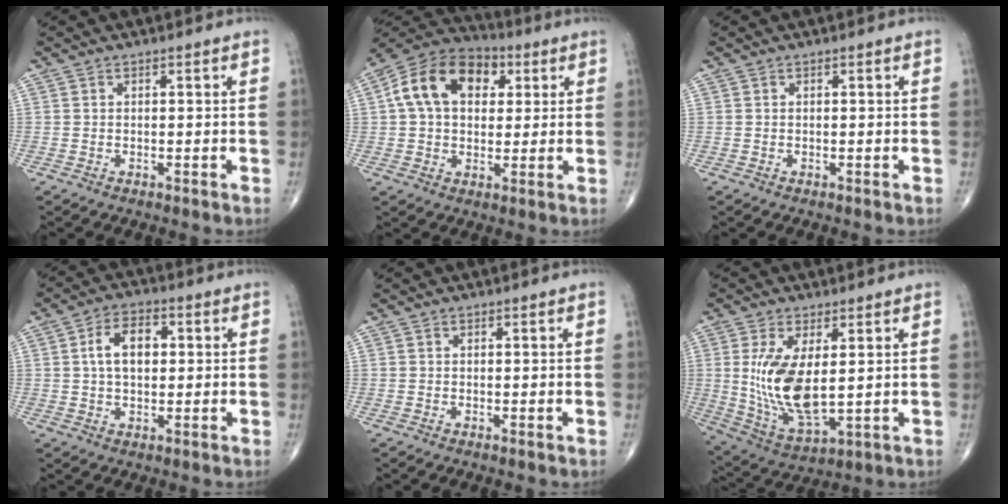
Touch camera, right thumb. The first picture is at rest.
{"total": 15.6, "force": [4.1, 10.8, 10.6], "torque": [-0.162, 0.017, 0.059]}
{"total": 0.0}
{"total": 7.8, "force": [1.2, 4.8, 6.0], "torque": [-0.091, 0.013, 0.015]}
{"total": 0.0}
{"total": 13.7, "force": [1.5, 6.1, 12.2], "torque": [-0.235, -0.023, 0.046]}